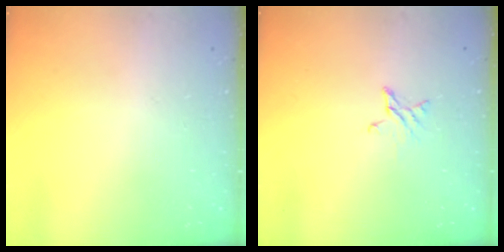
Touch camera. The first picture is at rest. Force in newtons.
{"total": 3.1, "press": 3.1, "slide": 0.3}